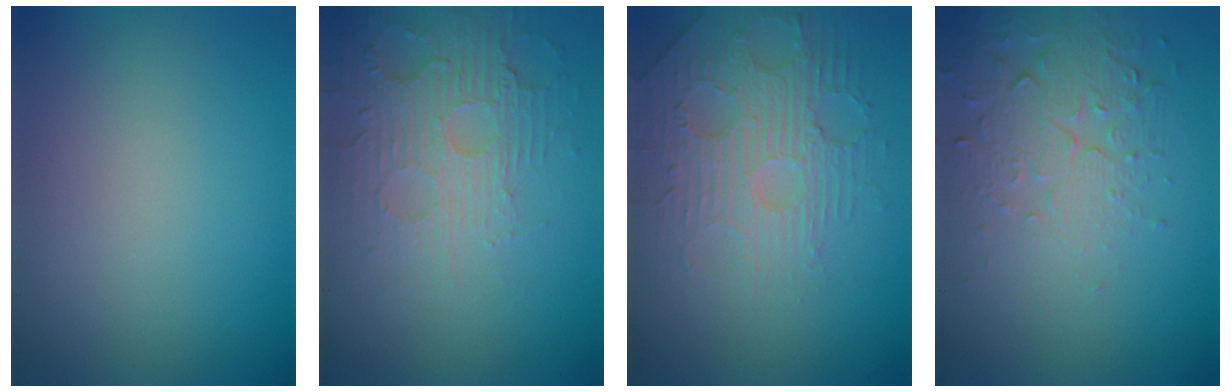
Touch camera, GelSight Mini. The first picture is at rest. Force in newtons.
{"total": 5.5, "press": 3.5, "slide": 4.3}
{"total": 4.6, "press": 3.6, "slide": 2.9}
{"total": 5.2, "press": 3.8, "slide": 3.5}